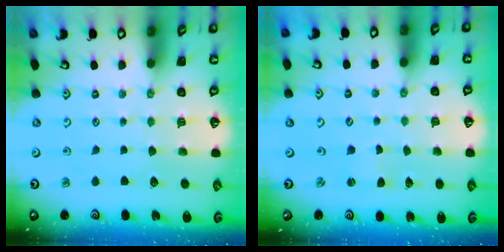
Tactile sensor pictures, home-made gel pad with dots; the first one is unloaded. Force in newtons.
{"total": 1.0, "press": 0.9, "slide": 0.1}